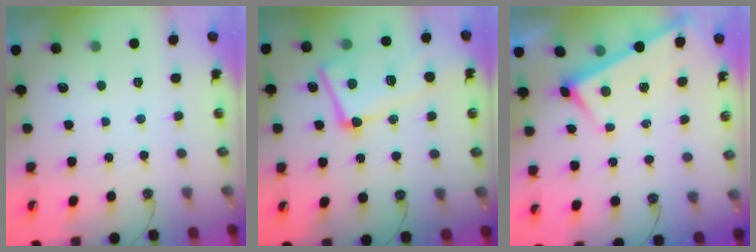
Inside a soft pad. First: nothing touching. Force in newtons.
{"total": 12.3, "press": 12.0, "slide": 2.6}
{"total": 3.2, "press": 3.2, "slide": 0.1}